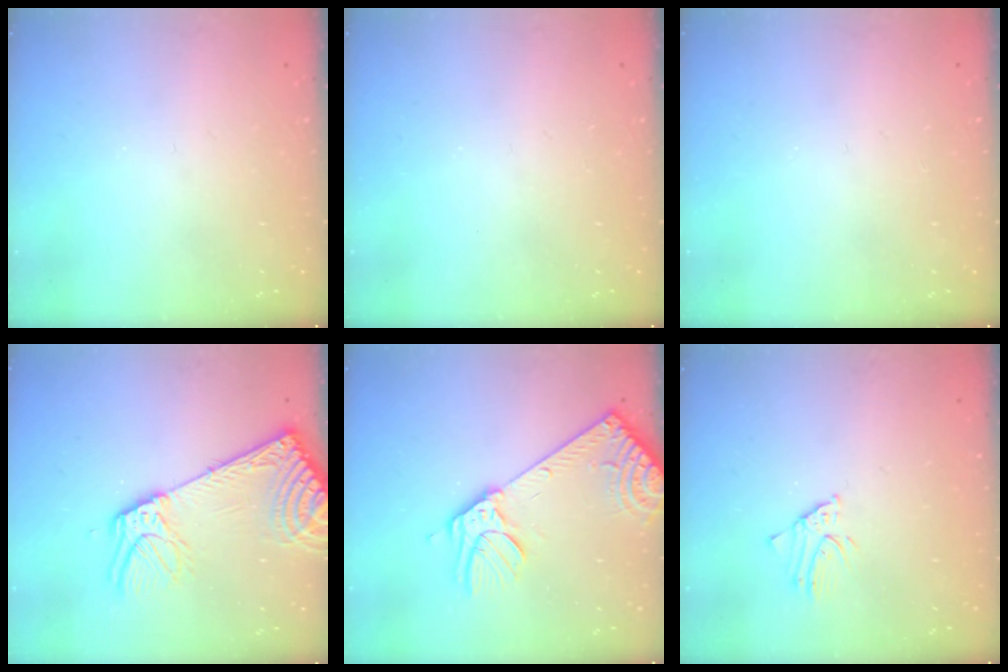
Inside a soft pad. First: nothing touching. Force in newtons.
{"total": 0.0}
{"total": 0.0}
{"total": 16.9, "press": 16.5, "slide": 3.7}
{"total": 15.3, "press": 14.9, "slide": 3.5}
{"total": 2.3, "press": 2.3, "slide": 0.1}